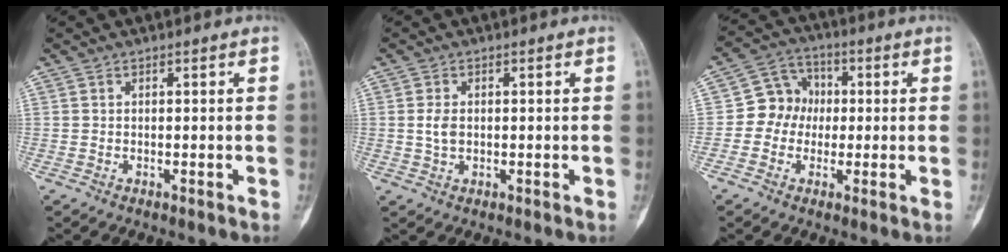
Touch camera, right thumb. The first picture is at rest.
{"total": 2.6, "force": [0.1, 1.6, 2.0], "torque": [-0.039, 0.000, 0.002]}
{"total": 7.8, "force": [-0.4, 7.1, 3.2], "torque": [-0.015, 0.022, -0.022]}